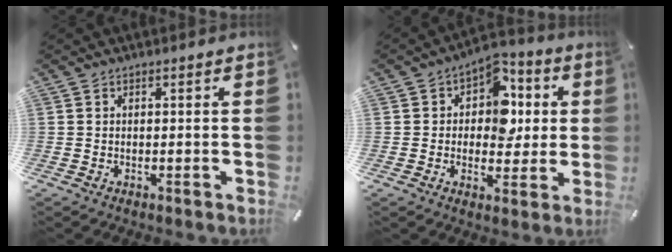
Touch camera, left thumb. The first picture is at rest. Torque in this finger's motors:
{"motor_torque": [1.60, 1.98, 0.74, -0.62, 0.08]}